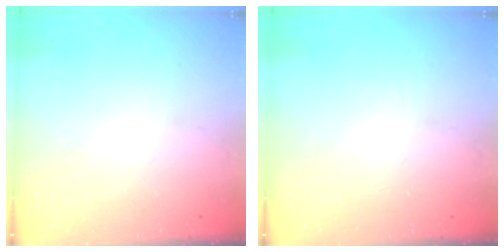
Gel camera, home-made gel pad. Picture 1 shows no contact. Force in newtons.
{"total": 0.0}